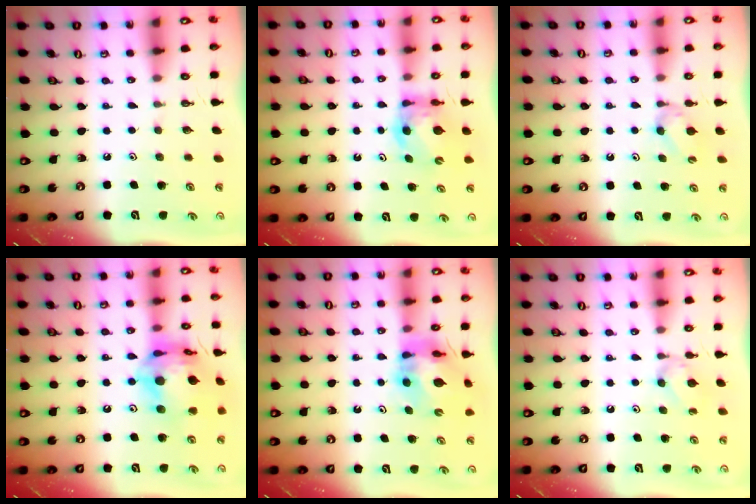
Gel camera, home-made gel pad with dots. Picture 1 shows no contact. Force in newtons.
{"total": 7.4, "press": 7.4, "slide": 0.4}
{"total": 4.0, "press": 3.9, "slide": 0.7}
{"total": 19.7, "press": 19.6, "slide": 2.1}
{"total": 12.0, "press": 11.9, "slide": 1.5}
{"total": 7.4, "press": 7.3, "slide": 0.8}